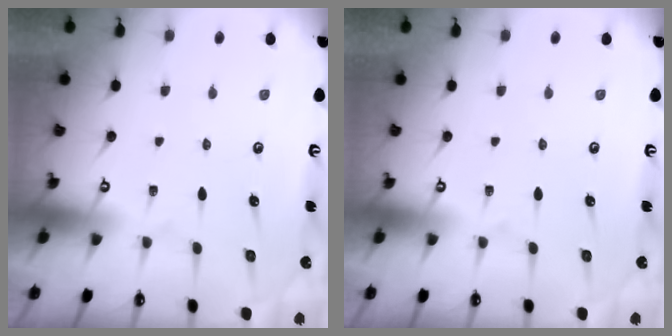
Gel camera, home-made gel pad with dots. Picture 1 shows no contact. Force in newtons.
{"total": 0.0}